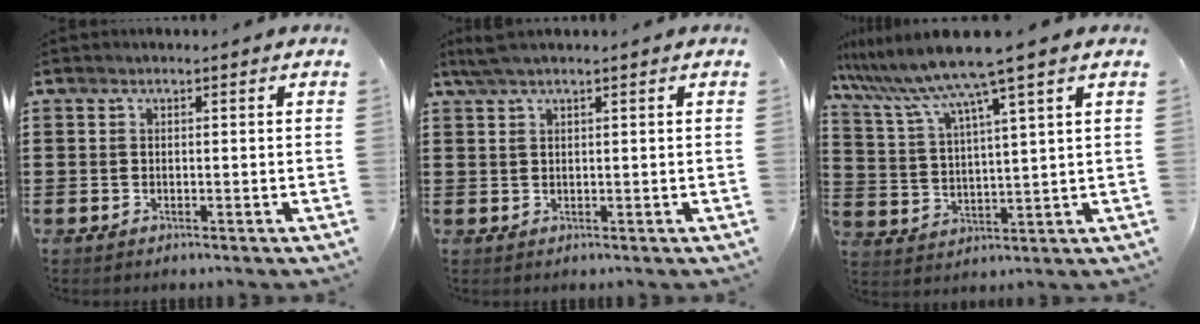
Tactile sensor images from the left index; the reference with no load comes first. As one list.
[{"total": 2.0, "force": [1.3, 0.1, 1.6], "torque": [-0.032, 0.001, 0.024]}, {"total": 9.0, "force": [7.1, -1.1, 5.3], "torque": [-0.136, -0.046, 0.113]}]